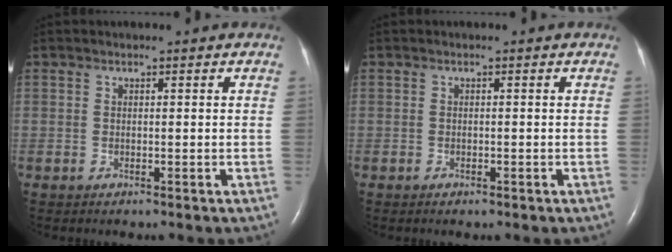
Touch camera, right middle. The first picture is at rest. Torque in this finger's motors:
{"motor_torque": [-0.07, -0.08, -0.03, 0.00]}